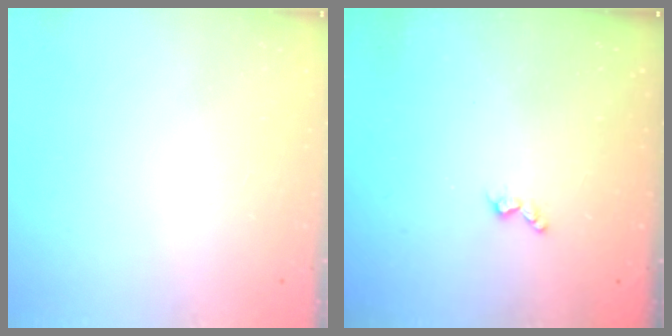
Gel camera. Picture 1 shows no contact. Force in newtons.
{"total": 3.4, "press": 3.4, "slide": 0.6}